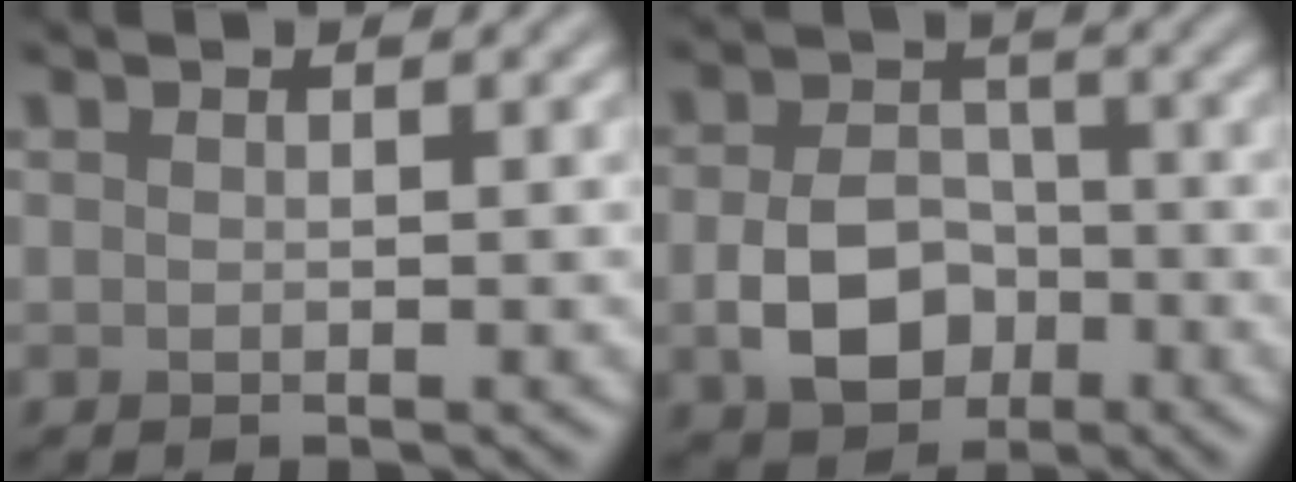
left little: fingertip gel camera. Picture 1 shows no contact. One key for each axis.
{"total": 5.6, "fx": -1.7, "fy": 4.1, "fz": 3.4, "tx": -0.060, "ty": -0.003, "tz": -0.032}